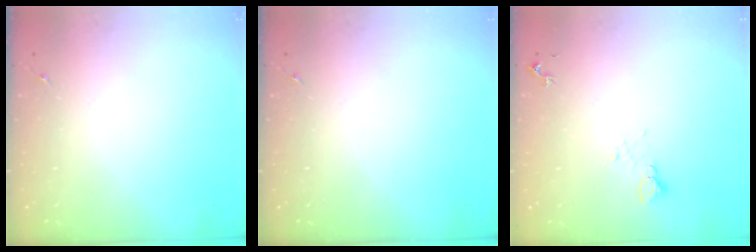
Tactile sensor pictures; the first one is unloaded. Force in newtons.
{"total": 0.0}
{"total": 4.6, "press": 4.6, "slide": 0.6}